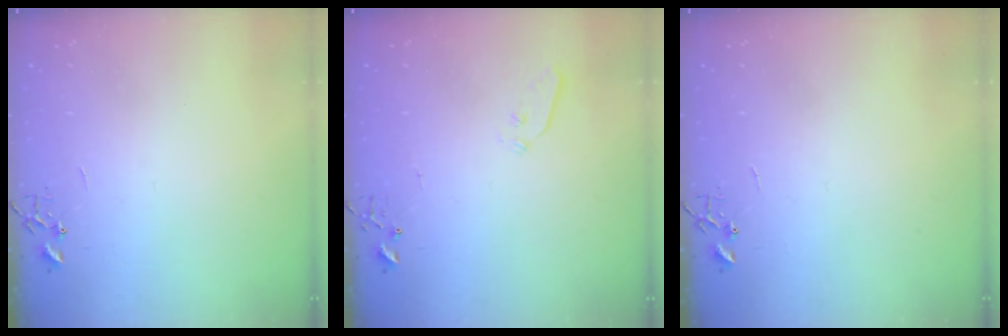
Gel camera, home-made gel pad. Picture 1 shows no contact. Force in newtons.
{"total": 4.4, "press": 4.4, "slide": 0.7}
{"total": 0.0}